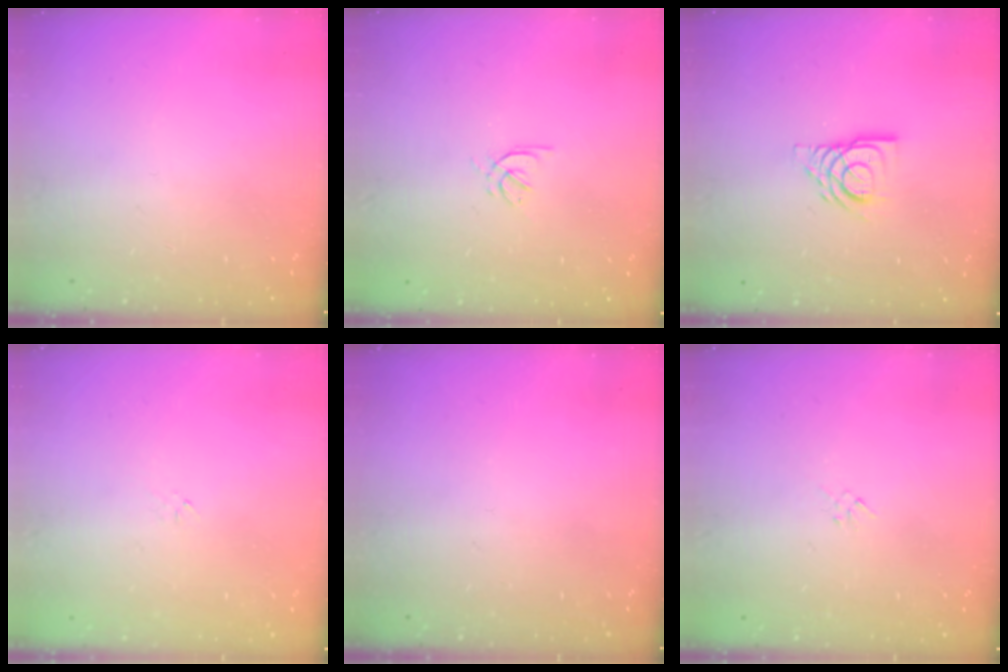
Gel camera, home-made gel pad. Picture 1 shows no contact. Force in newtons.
{"total": 2.1, "press": 2.0, "slide": 0.6}
{"total": 9.8, "press": 9.7, "slide": 1.2}
{"total": 0.7, "press": 0.5, "slide": 0.4}
{"total": 0.0}
{"total": 1.3, "press": 1.3, "slide": 0.4}